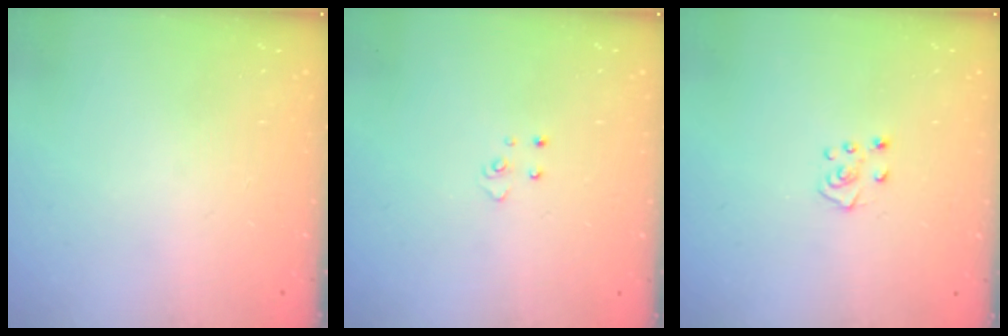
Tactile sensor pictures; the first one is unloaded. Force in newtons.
{"total": 3.8, "press": 3.8, "slide": 0.4}
{"total": 4.6, "press": 4.6, "slide": 0.5}